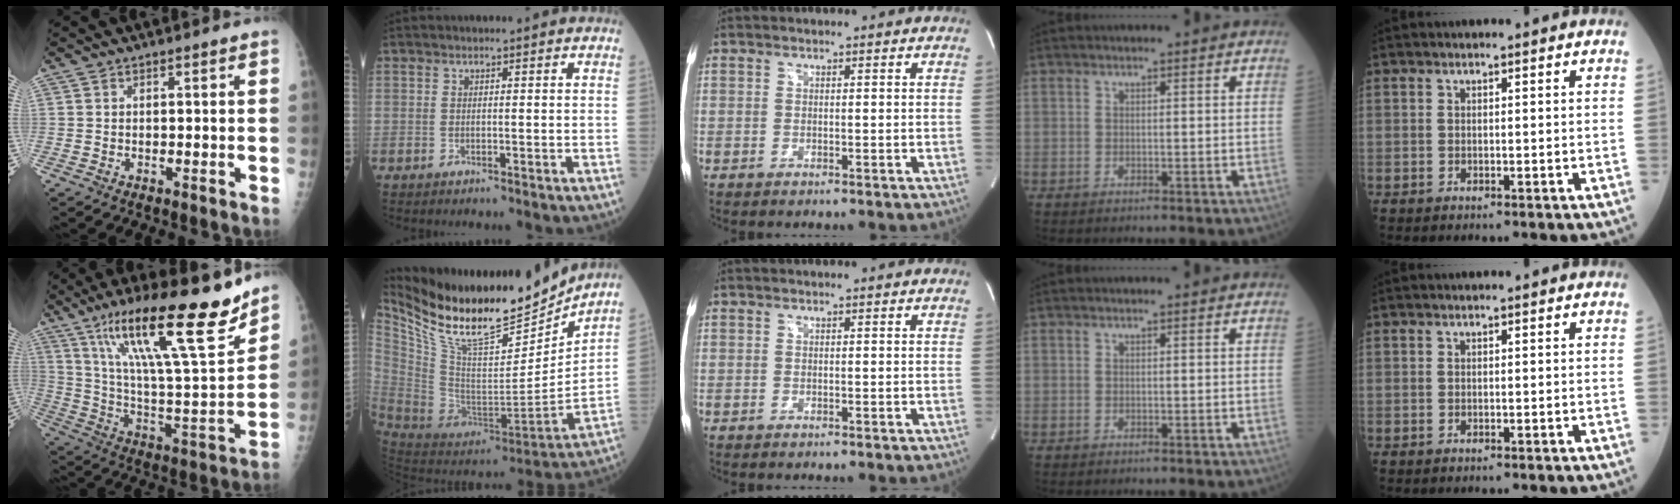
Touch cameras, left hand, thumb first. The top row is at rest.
{"thumb": {"total": 26.2, "force": [17.3, 4.7, 19.1], "torque": [-0.299, -0.064, 0.293]}, "index": {"total": 23.7, "force": [20.2, 5.2, 11.2], "torque": [-0.211, -0.025, 0.348]}}